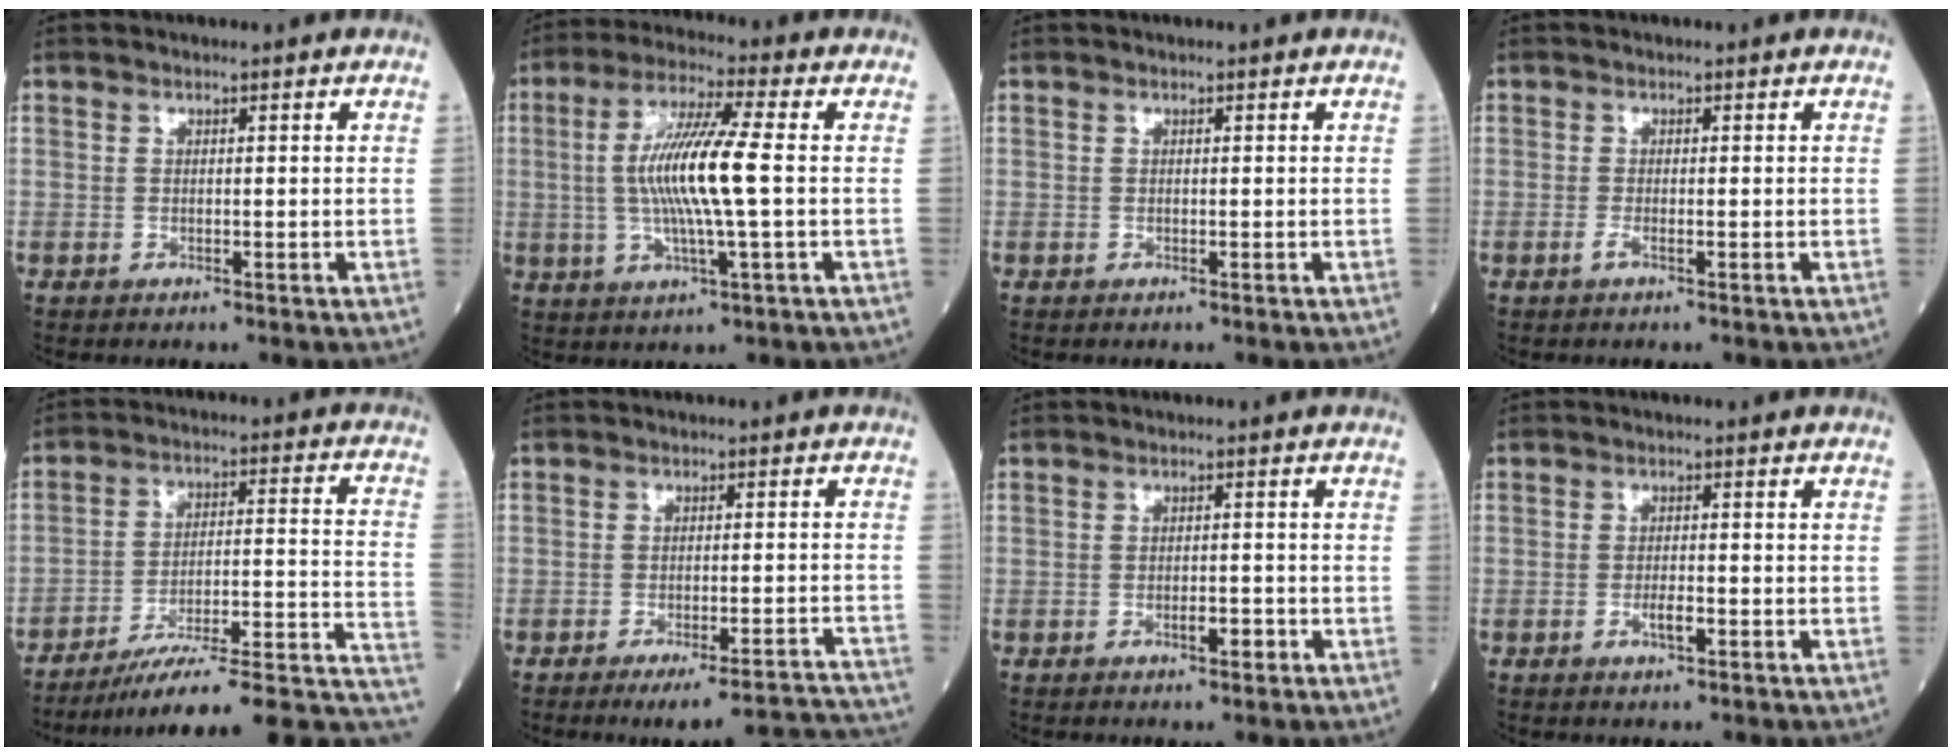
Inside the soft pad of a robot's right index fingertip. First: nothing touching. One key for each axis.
{"total": 11.5, "fx": 0.1, "fy": 0.4, "fz": 11.5, "tx": -0.229, "ty": 0.004, "tz": -0.002}
{"total": 0.0}
{"total": 0.8, "fx": -0.4, "fy": -0.1, "fz": 0.7, "tx": -0.016, "ty": -0.001, "tz": -0.010}
{"total": 19.8, "fx": -14.3, "fy": 2.3, "fz": 13.6, "tx": -0.125, "ty": 0.037, "tz": -0.208}
{"total": 14.7, "fx": -14.0, "fy": -0.3, "fz": 4.4, "tx": -0.005, "ty": 0.006, "tz": -0.169}
{"total": 2.0, "fx": -1.1, "fy": 0.3, "fz": 1.7, "tx": -0.027, "ty": 0.001, "tz": -0.017}
{"total": 2.2, "fx": -0.9, "fy": 0.4, "fz": 2.0, "tx": -0.035, "ty": 0.000, "tz": -0.016}